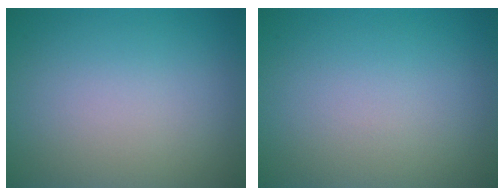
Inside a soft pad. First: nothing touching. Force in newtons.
{"total": 0.0}